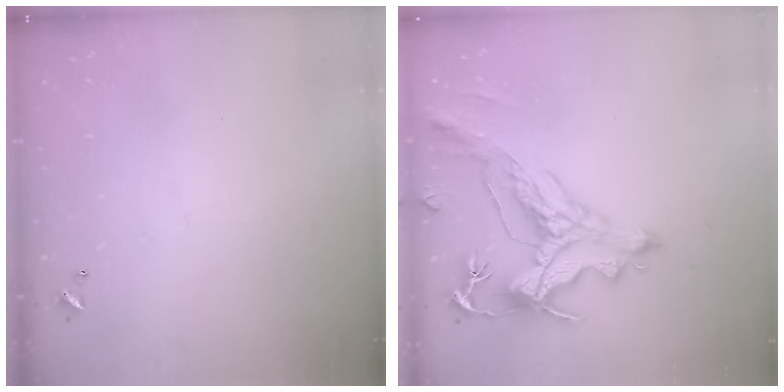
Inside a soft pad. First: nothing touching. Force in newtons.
{"total": 2.9, "press": 2.6, "slide": 1.5}